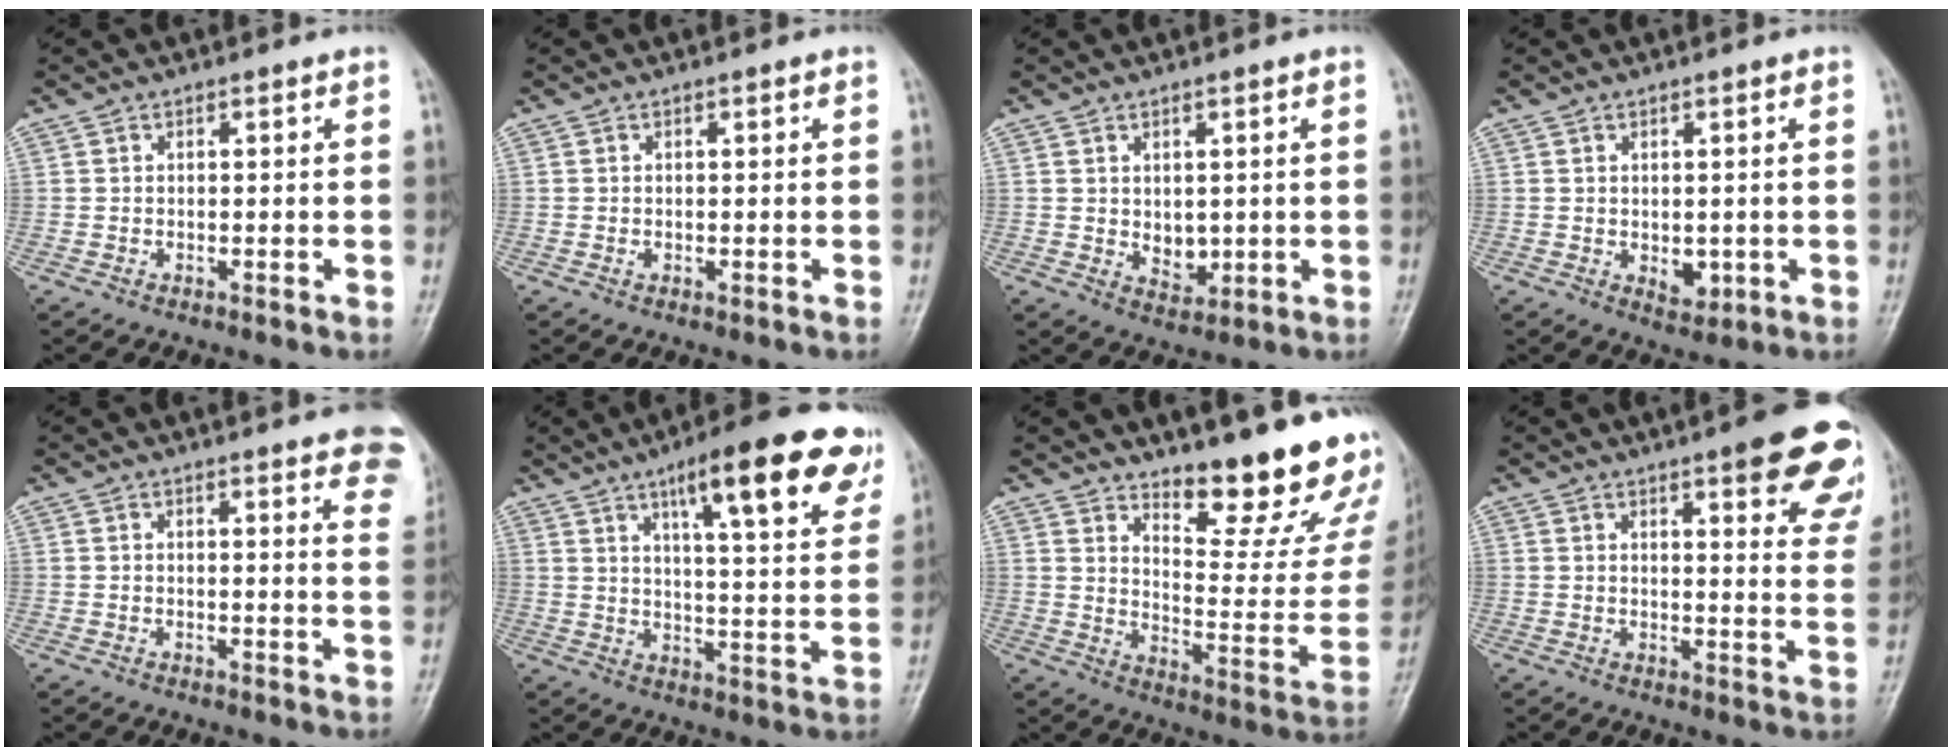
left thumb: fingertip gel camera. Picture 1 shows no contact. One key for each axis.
{"total": 0.6, "fx": 0.0, "fy": 0.4, "fz": 0.4, "tx": -0.007, "ty": 0.000, "tz": 0.001}
{"total": 4.1, "fx": 0.3, "fy": 3.0, "fz": 2.8, "tx": -0.027, "ty": -0.012, "tz": 0.017}
{"total": 3.6, "fx": -0.4, "fy": 2.4, "fz": 2.7, "tx": -0.024, "ty": -0.006, "tz": 0.003}
{"total": 12.1, "fx": 8.2, "fy": 2.9, "fz": 8.4, "tx": -0.077, "ty": -0.027, "tz": 0.078}
{"total": 19.5, "fx": 11.3, "fy": 4.6, "fz": 15.2, "tx": -0.181, "ty": -0.034, "tz": 0.157}
{"total": 21.3, "fx": 15.2, "fy": 5.6, "fz": 13.7, "tx": -0.149, "ty": -0.124, "tz": 0.215}
{"total": 17.0, "fx": 10.0, "fy": 4.3, "fz": 13.0, "tx": -0.130, "ty": -0.038, "tz": 0.110}